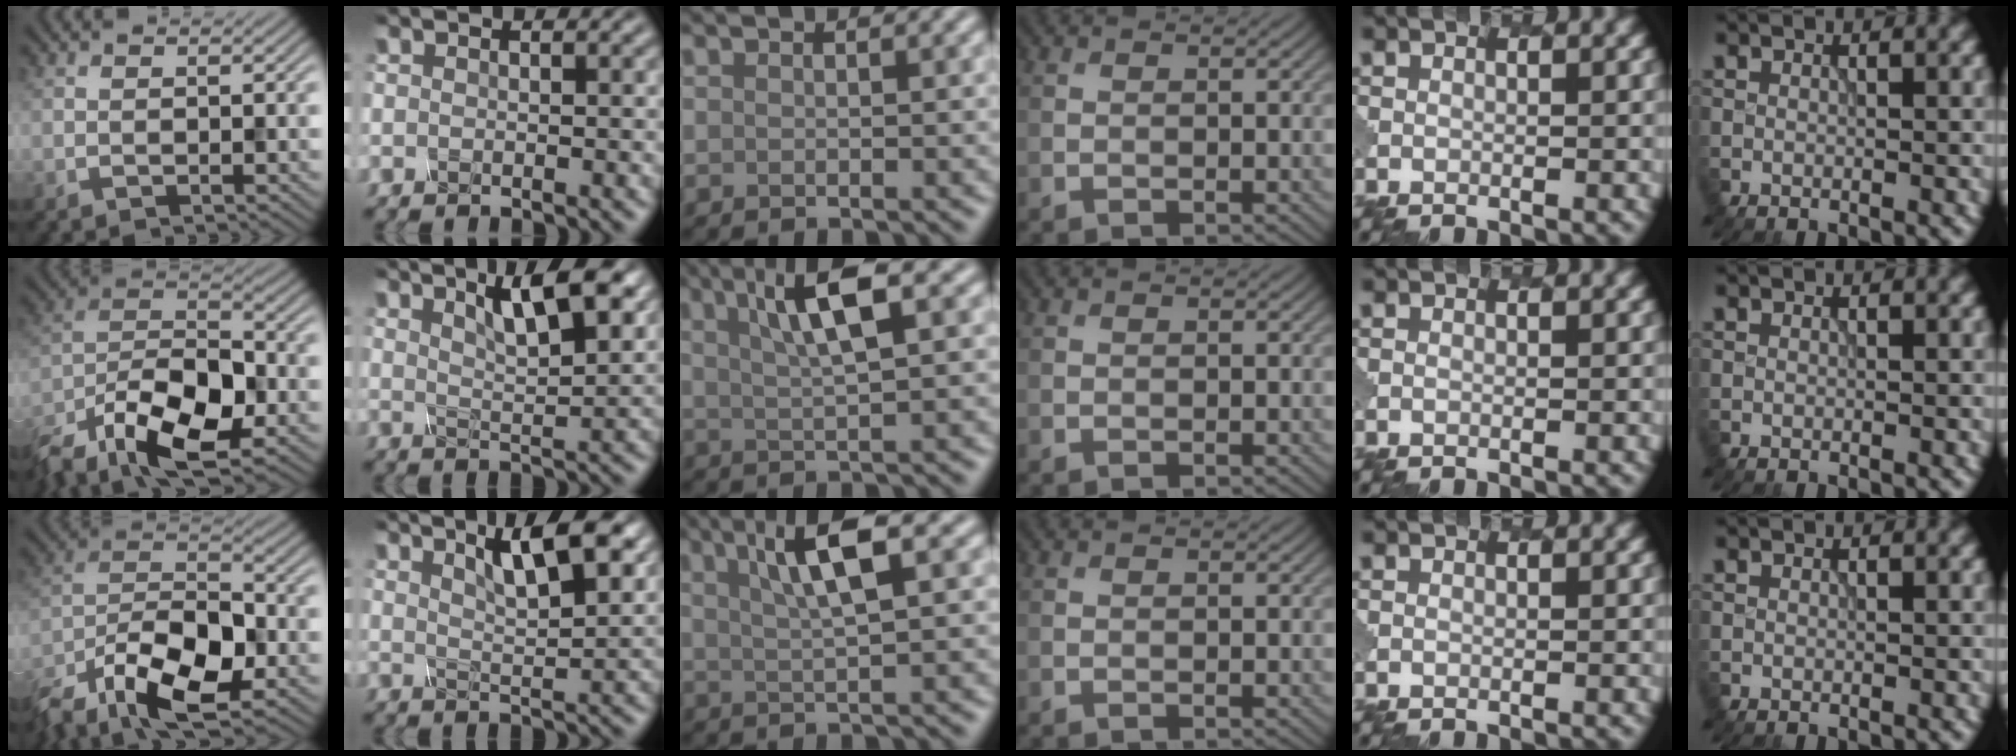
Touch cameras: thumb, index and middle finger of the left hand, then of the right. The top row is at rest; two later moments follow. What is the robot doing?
{"motion": "twist", "object": "rubiks cube"}